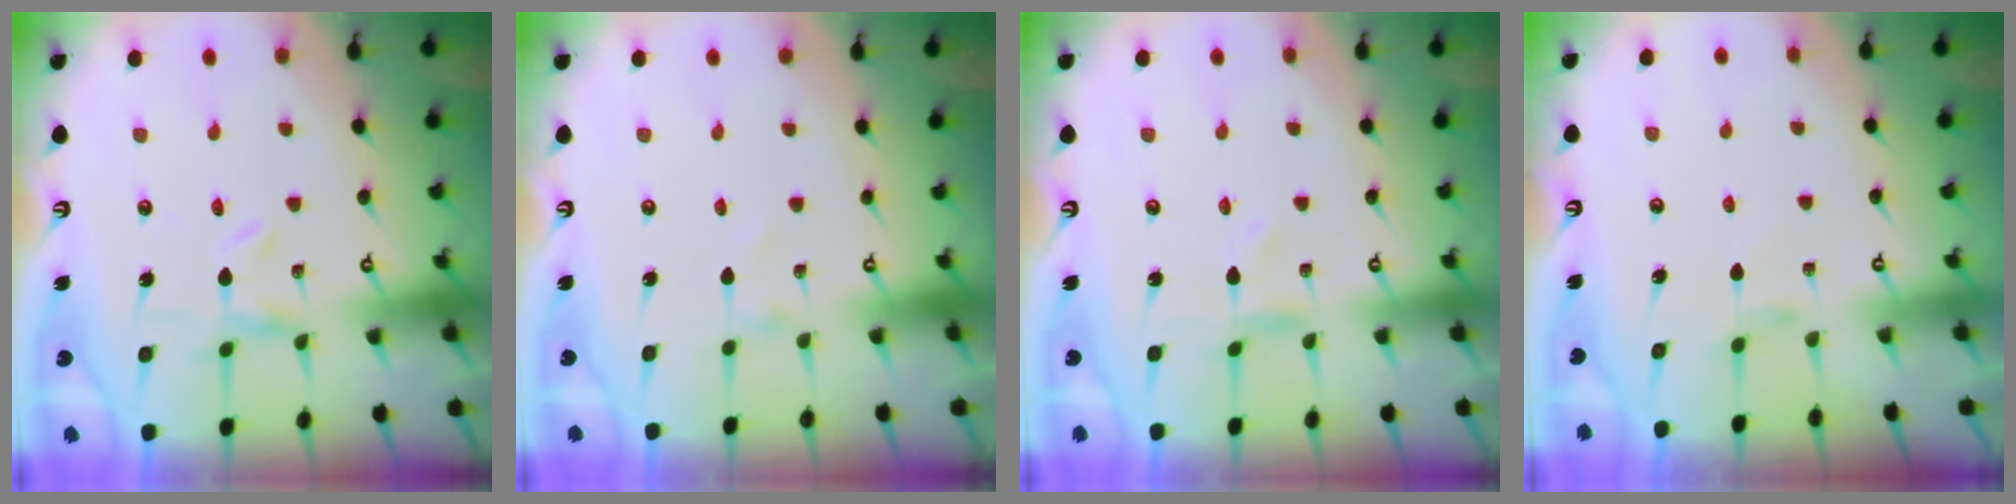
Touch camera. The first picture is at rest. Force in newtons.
{"total": 1.4, "press": 1.4, "slide": 0.0}
{"total": 0.6, "press": 0.6, "slide": 0.1}
{"total": 1.7, "press": 1.7, "slide": 0.3}